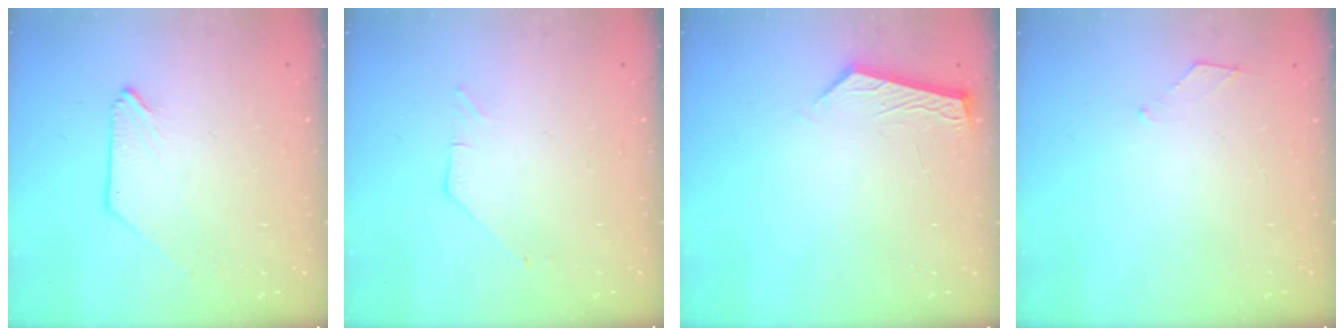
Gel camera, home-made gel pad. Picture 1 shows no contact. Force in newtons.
{"total": 0.7, "press": 0.7, "slide": 0.2}
{"total": 5.3, "press": 5.3, "slide": 0.5}
{"total": 4.4, "press": 4.4, "slide": 0.8}